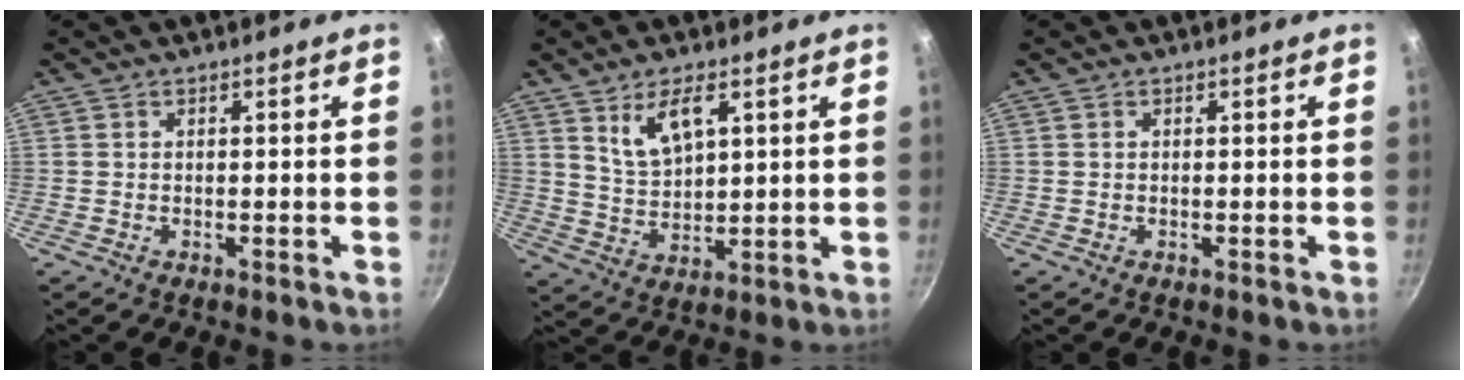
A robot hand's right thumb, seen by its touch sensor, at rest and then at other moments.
{"total": 7.8, "force": [3.9, 3.5, 5.7], "torque": [-0.092, -0.021, 0.084]}
{"total": 0.0}